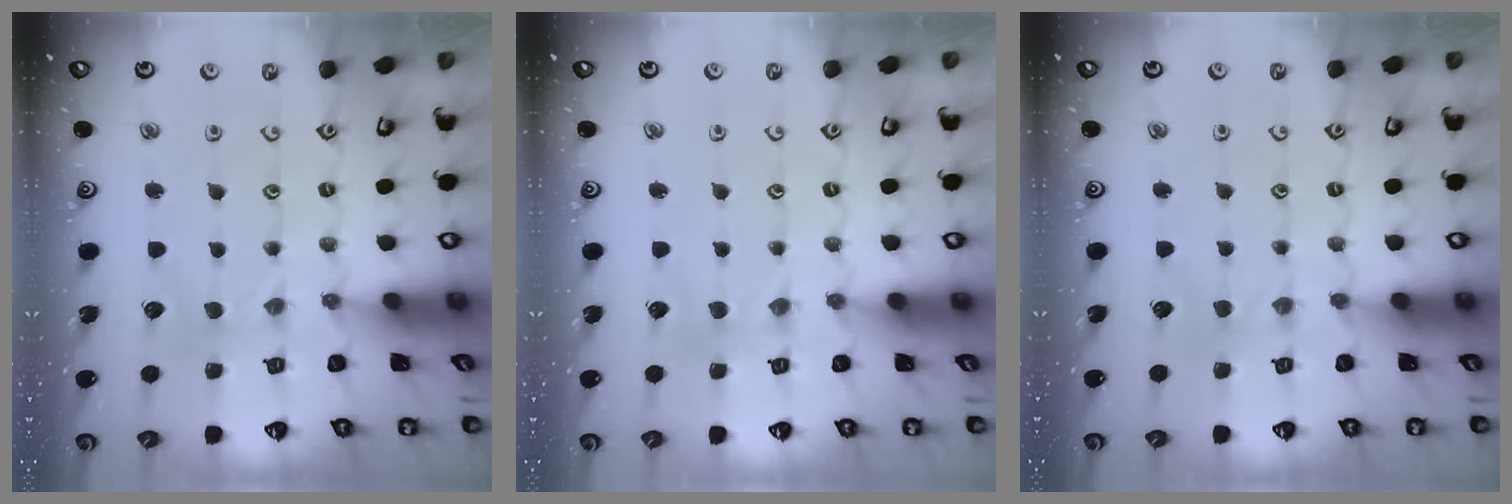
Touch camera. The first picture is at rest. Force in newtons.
{"total": 2.4, "press": 2.3, "slide": 0.5}
{"total": 0.5, "press": 0.5, "slide": 0.2}